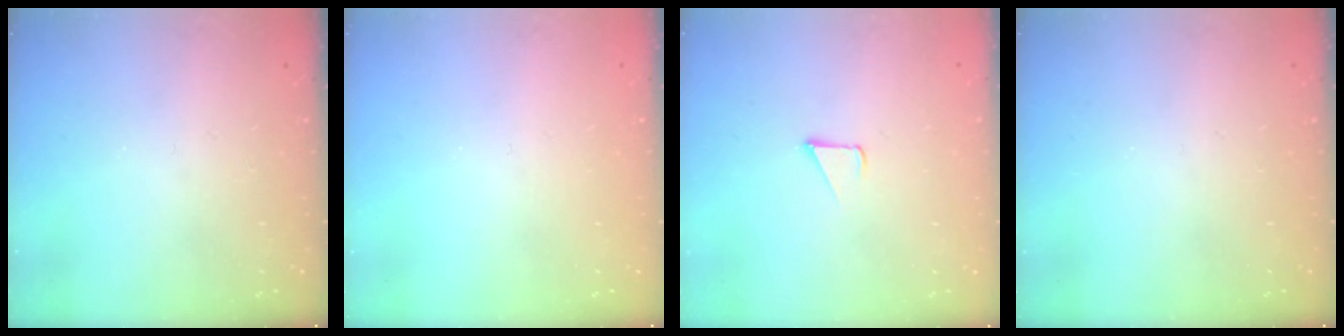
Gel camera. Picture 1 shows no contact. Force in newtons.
{"total": 0.0}
{"total": 1.7, "press": 1.7, "slide": 0.1}
{"total": 0.0}